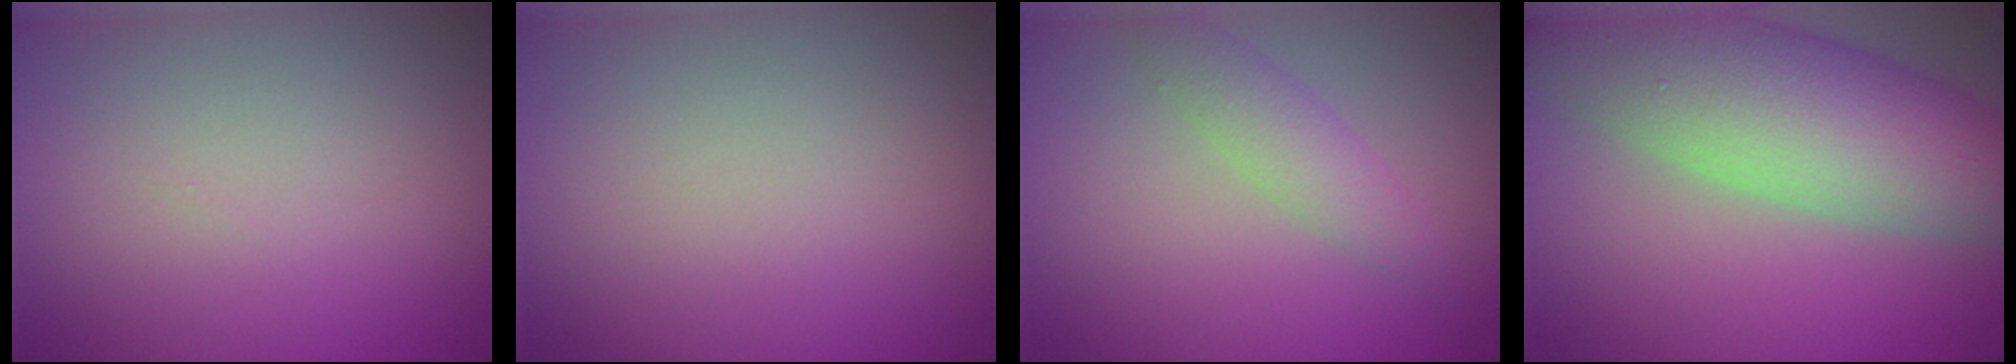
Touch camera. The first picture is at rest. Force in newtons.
{"total": 0.0}
{"total": 2.5, "press": 2.5, "slide": 0.1}
{"total": 11.8, "press": 11.7, "slide": 0.7}